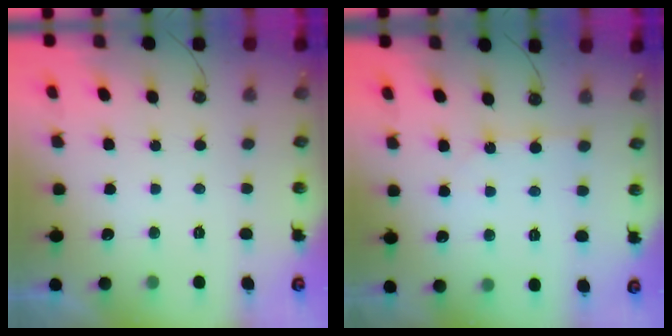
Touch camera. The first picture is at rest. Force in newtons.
{"total": 3.3, "press": 3.3, "slide": 0.5}